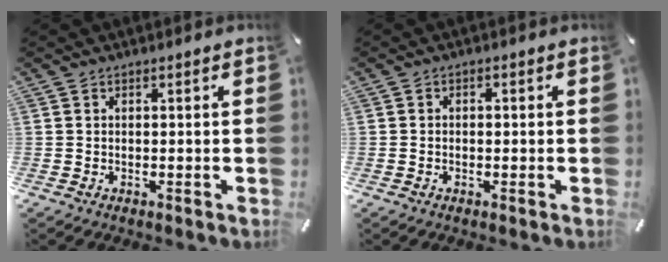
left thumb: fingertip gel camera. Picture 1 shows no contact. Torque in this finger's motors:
{"motor_torque": [-0.24, -0.46, 0.03, 0.15, -0.01]}